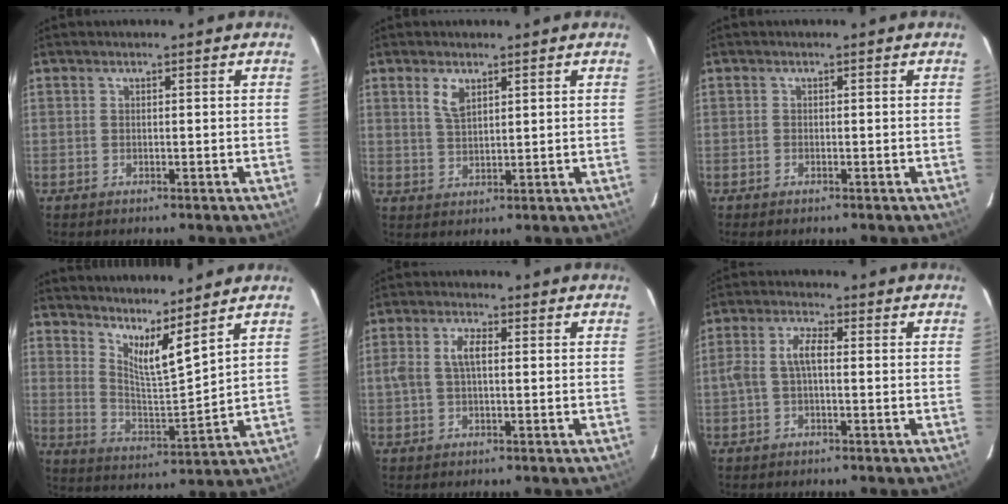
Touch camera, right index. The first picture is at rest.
{"total": 3.7, "force": [2.0, 1.7, 2.6], "torque": [-0.049, 0.001, 0.041]}
{"total": 0.7, "force": [-0.6, 0.4, 0.1], "torque": [-0.003, -0.002, -0.012]}
{"total": 9.6, "force": [7.8, 0.4, 5.7], "torque": [-0.088, -0.022, 0.135]}
{"total": 4.5, "force": [0.2, 1.9, 4.1], "torque": [-0.080, 0.011, 0.004]}
{"total": 4.5, "force": [-0.5, 1.7, 4.2], "torque": [-0.087, 0.016, -0.009]}